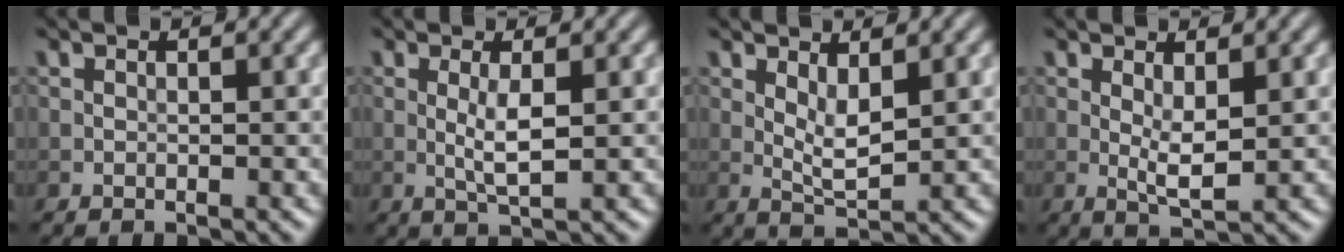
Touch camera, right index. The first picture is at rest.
{"total": 2.6, "force": [0.2, 0.4, 2.5], "torque": [-0.053, -0.001, 0.004]}
{"total": 2.7, "force": [1.0, 0.8, 2.3], "torque": [-0.049, -0.009, 0.022]}
{"total": 2.6, "force": [0.5, 0.7, 2.5], "torque": [-0.050, -0.008, 0.012]}